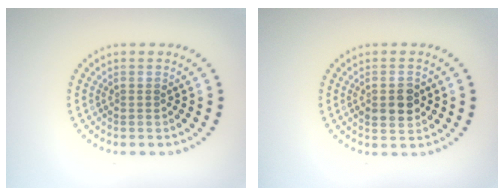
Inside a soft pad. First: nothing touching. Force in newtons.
{"total": 2.9, "press": 2.9, "slide": 0.3}